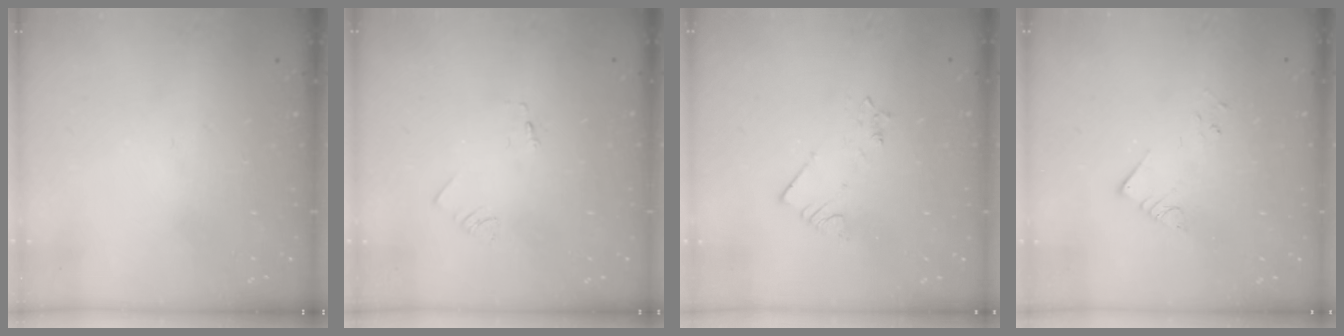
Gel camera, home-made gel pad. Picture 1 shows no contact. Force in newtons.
{"total": 1.3, "press": 1.2, "slide": 0.1}
{"total": 2.7, "press": 2.7, "slide": 0.3}
{"total": 3.9, "press": 3.9, "slide": 0.2}